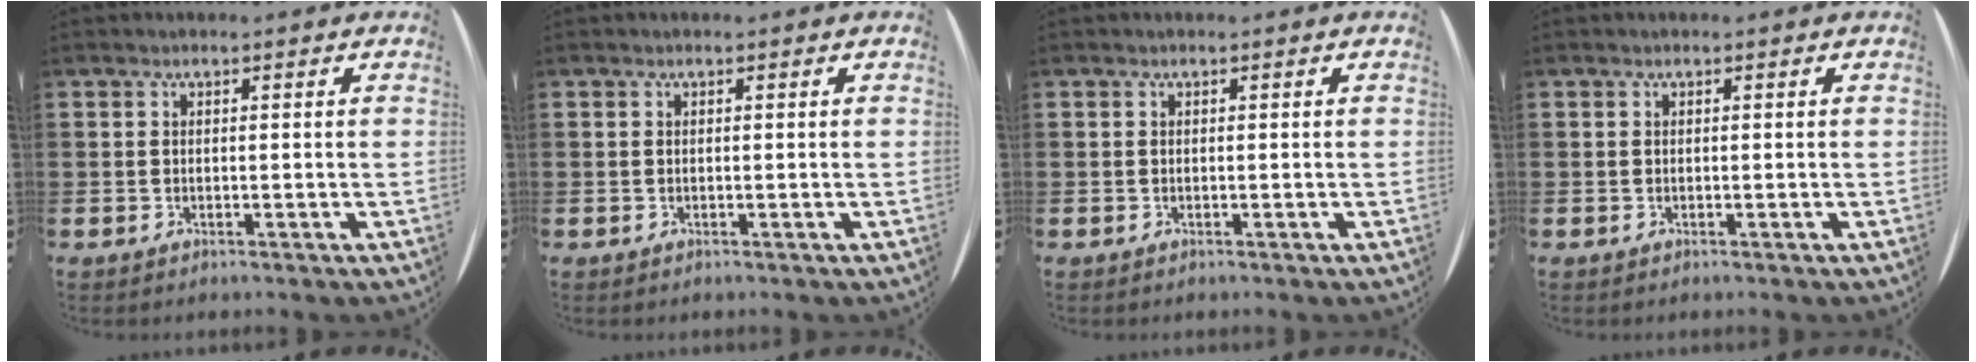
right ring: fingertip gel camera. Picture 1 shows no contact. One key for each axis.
{"total": 0.0}
{"total": 0.0}
{"total": 0.0}